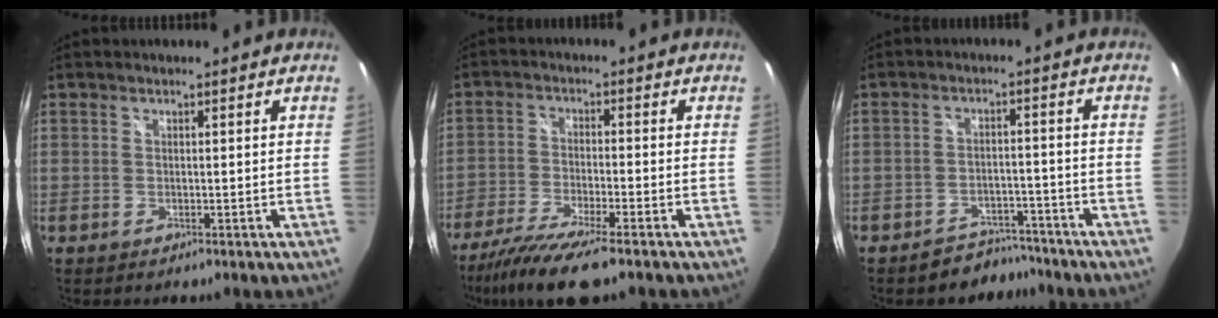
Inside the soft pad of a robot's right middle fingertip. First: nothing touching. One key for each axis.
{"total": 10.2, "fx": -8.0, "fy": 1.1, "fz": 6.3, "tx": -0.147, "ty": -0.032, "tz": -0.151}
{"total": 6.3, "fx": -5.7, "fy": 2.8, "fz": 0.2, "tx": -0.009, "ty": 0.012, "tz": -0.077}